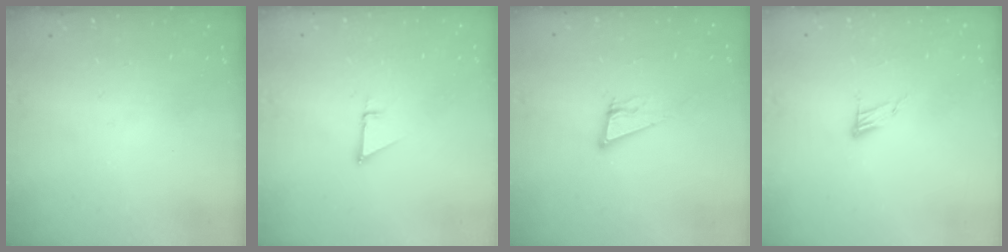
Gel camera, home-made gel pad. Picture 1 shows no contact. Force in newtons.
{"total": 1.4, "press": 1.4, "slide": 0.0}
{"total": 9.2, "press": 8.4, "slide": 3.5}
{"total": 6.1, "press": 6.1, "slide": 0.5}